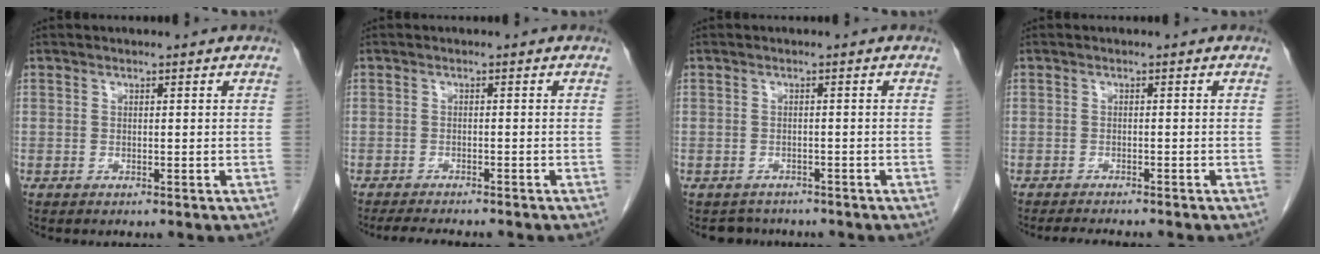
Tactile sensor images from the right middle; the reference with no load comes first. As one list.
[{"total": 6.6, "force": [-5.8, 0.9, 3.0], "torque": [-0.040, -0.011, -0.084]}, {"total": 2.9, "force": [-2.5, 1.4, -0.3], "torque": [0.000, 0.003, -0.038]}, {"total": 4.8, "force": [-4.3, 0.5, 2.0], "torque": [-0.024, -0.009, -0.060]}]